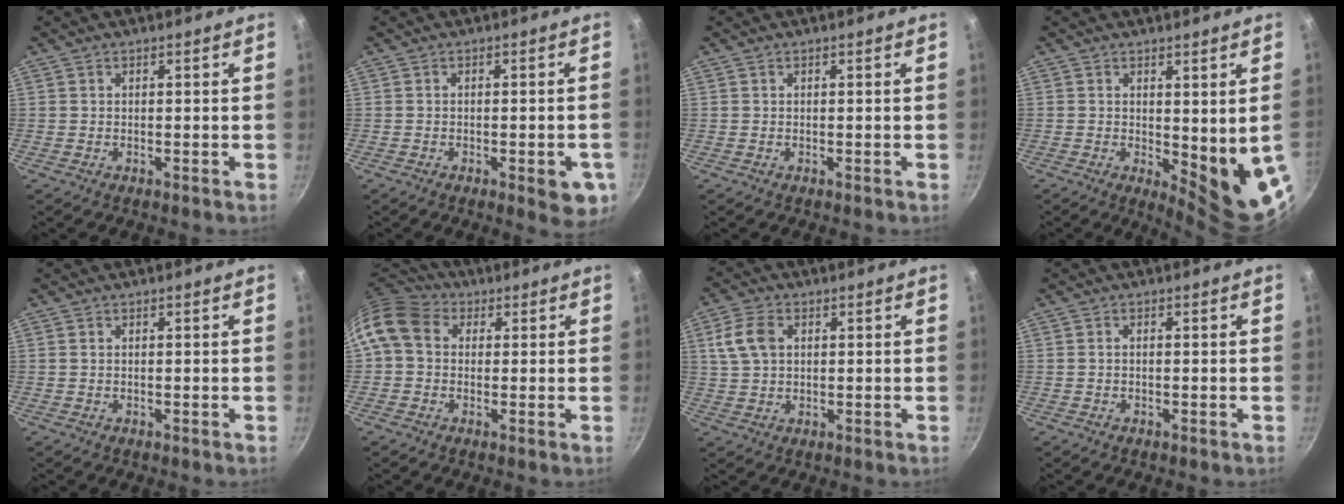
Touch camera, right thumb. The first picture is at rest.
{"total": 6.6, "force": [-2.4, 2.3, 5.7], "torque": [-0.054, 0.003, -0.028]}
{"total": 0.0}
{"total": 9.1, "force": [0.2, 2.9, 8.6], "torque": [-0.093, -0.026, 0.012]}
{"total": 0.0}
{"total": 10.0, "force": [1.5, 7.9, 5.8], "torque": [-0.101, 0.022, 0.007]}
{"total": 7.0, "force": [1.9, 4.8, 4.7], "torque": [-0.085, 0.005, 0.035]}
{"total": 0.7, "force": [-0.2, 0.4, 0.6], "torque": [-0.015, 0.006, -0.003]}